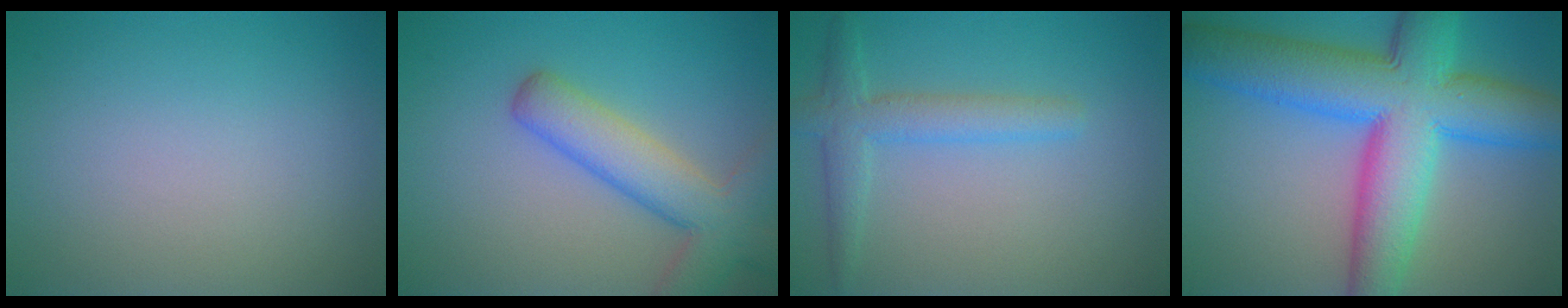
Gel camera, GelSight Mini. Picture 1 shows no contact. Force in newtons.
{"total": 6.1, "press": 6.1, "slide": 0.4}
{"total": 4.0, "press": 3.9, "slide": 0.3}
{"total": 12.6, "press": 12.6, "slide": 0.4}